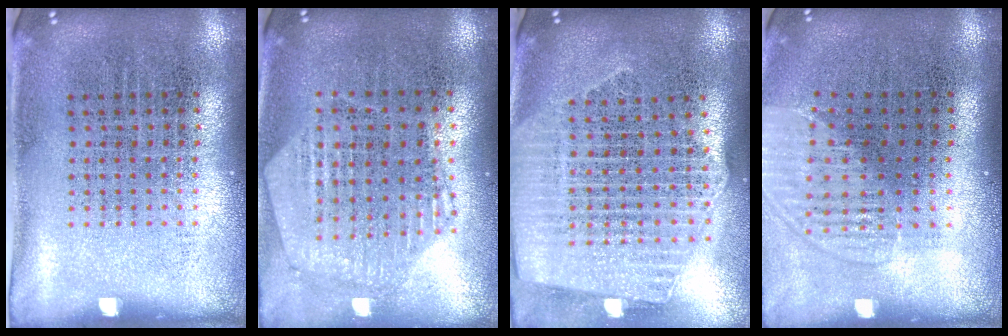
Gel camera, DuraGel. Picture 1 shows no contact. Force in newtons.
{"total": 1.0, "press": 1.0, "slide": 0.2}
{"total": 2.4, "press": 2.2, "slide": 1.2}
{"total": 1.5, "press": 1.3, "slide": 0.6}